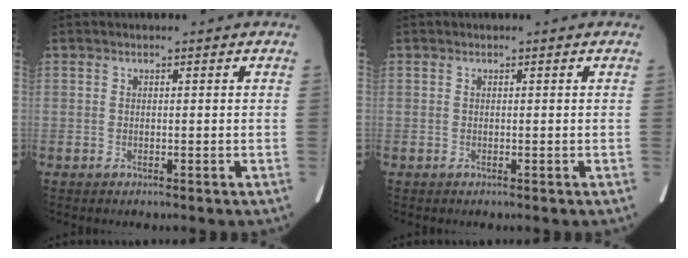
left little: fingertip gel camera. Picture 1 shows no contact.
{"total": 0.0}